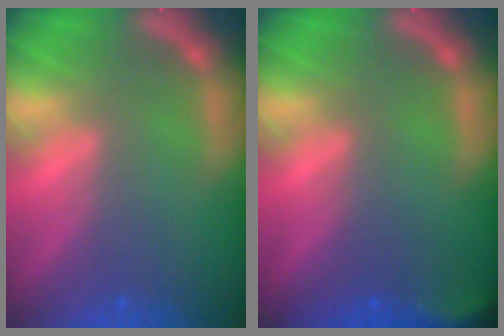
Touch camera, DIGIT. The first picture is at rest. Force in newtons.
{"total": 2.9}